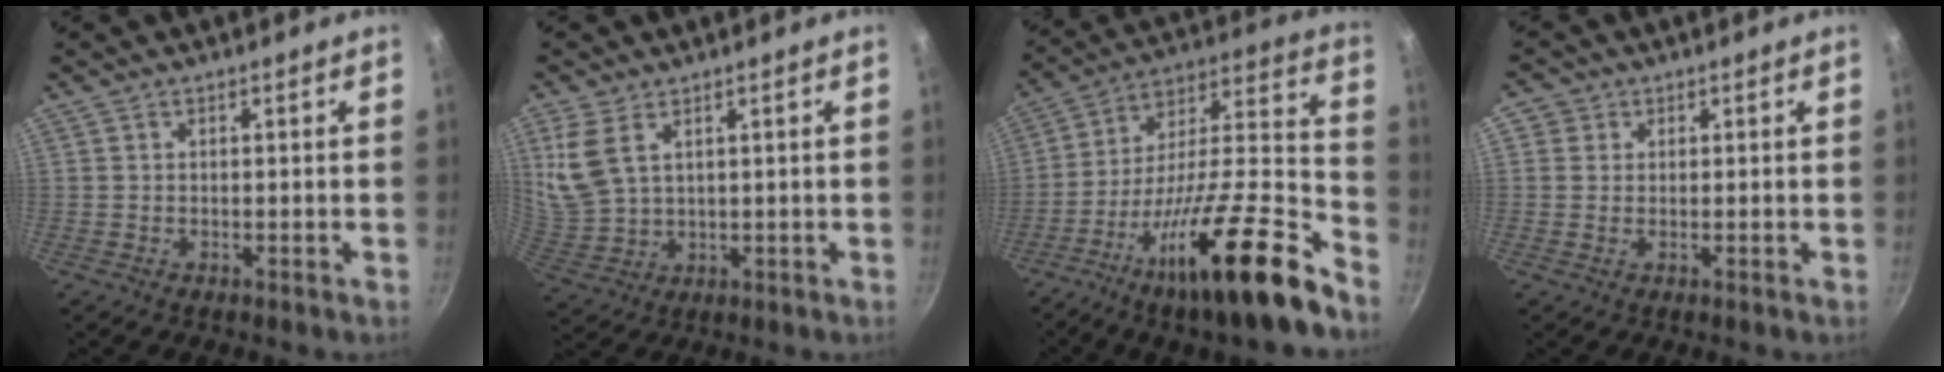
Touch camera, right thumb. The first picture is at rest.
{"total": 8.2, "force": [3.5, 4.6, 5.8], "torque": [-0.121, -0.015, 0.083]}
{"total": 26.0, "force": [-15.6, 5.3, 20.1], "torque": [-0.270, 0.097, -0.271]}
{"total": 2.4, "force": [0.5, 2.3, 0.5], "torque": [0.012, -0.004, -0.001]}